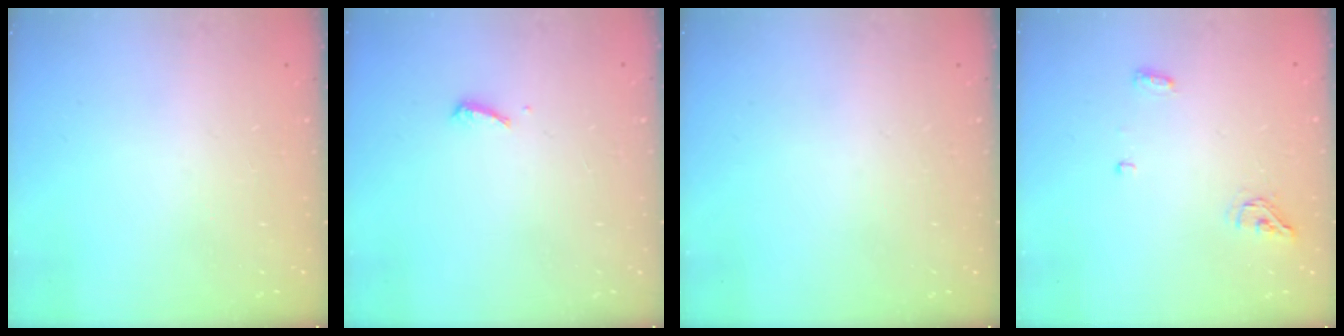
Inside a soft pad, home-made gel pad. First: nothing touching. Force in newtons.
{"total": 7.1, "press": 7.0, "slide": 0.8}
{"total": 0.0}
{"total": 4.9, "press": 4.8, "slide": 1.0}